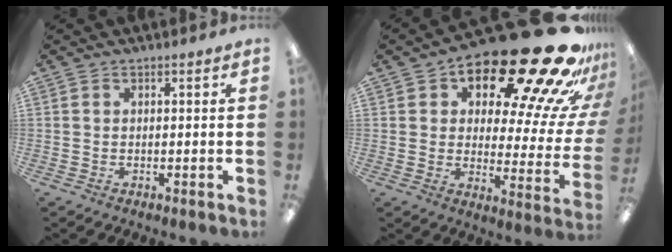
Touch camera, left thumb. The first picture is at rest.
{"total": 25.3, "force": [17.5, 7.5, 16.7], "torque": [-0.229, -0.137, 0.289]}